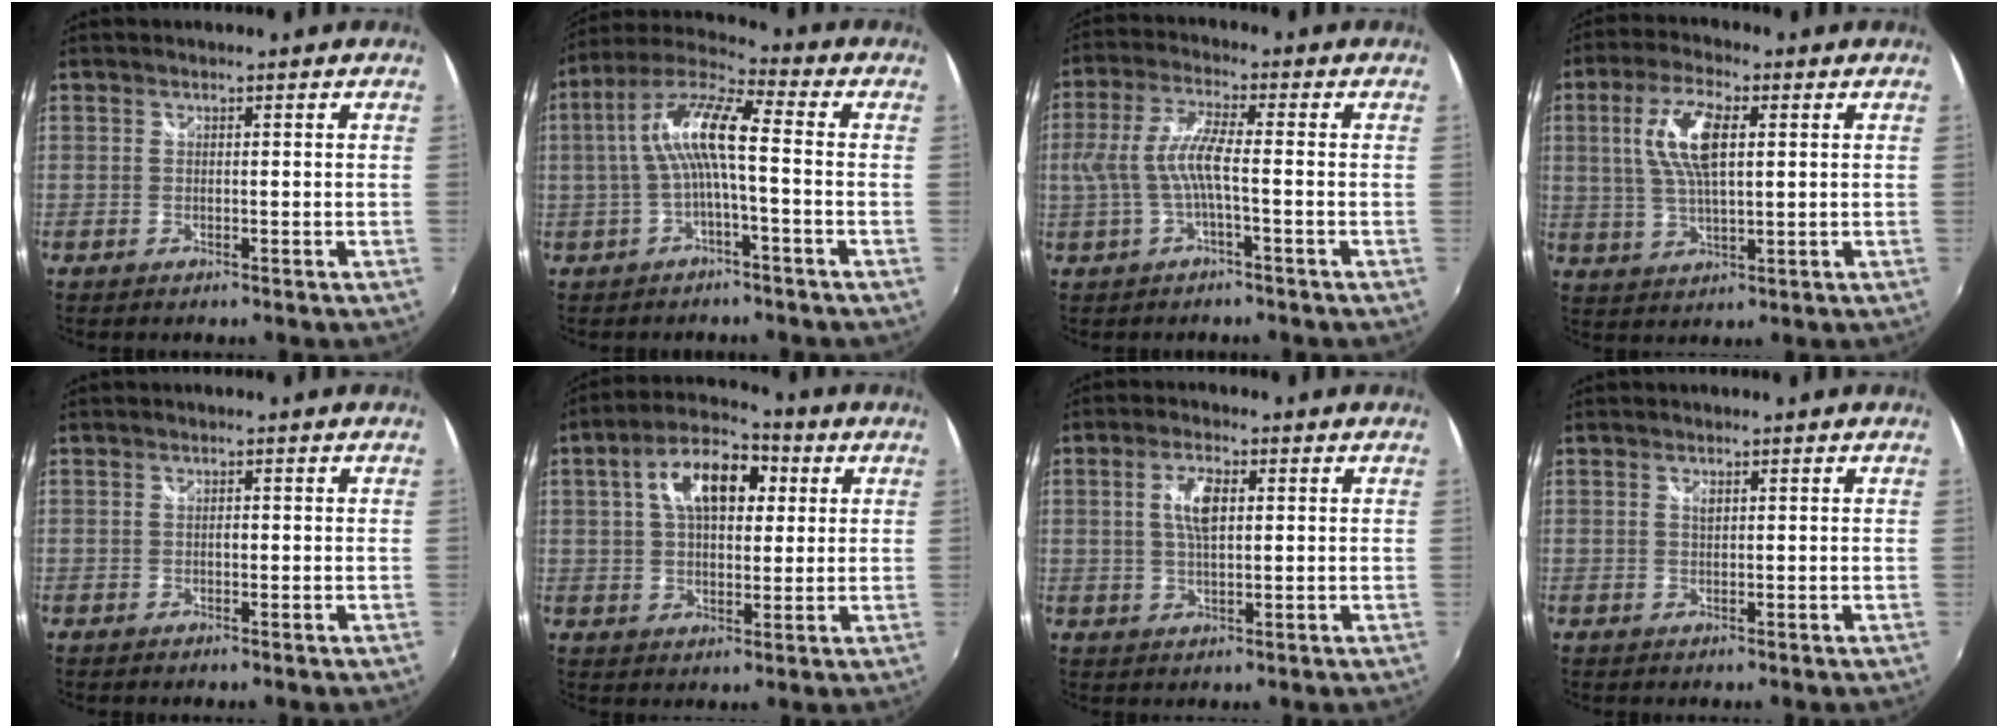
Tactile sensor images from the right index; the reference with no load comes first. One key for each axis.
{"total": 10.4, "fx": -0.7, "fy": 1.8, "fz": 10.2, "tx": -0.208, "ty": 0.021, "tz": -0.014}
{"total": 7.3, "fx": -1.5, "fy": 1.0, "fz": 7.1, "tx": -0.155, "ty": 0.002, "tz": -0.020}
{"total": 10.0, "fx": 2.3, "fy": 3.7, "fz": 8.9, "tx": -0.179, "ty": 0.010, "tz": 0.047}
{"total": 1.4, "fx": -0.3, "fy": 0.9, "fz": 1.0, "tx": -0.017, "ty": 0.002, "tz": -0.006}
{"total": 12.6, "fx": 3.8, "fy": 6.9, "fz": 9.9, "tx": -0.170, "ty": 0.033, "tz": 0.055}
{"total": 5.4, "fx": 1.1, "fy": 2.2, "fz": 4.8, "tx": -0.091, "ty": 0.006, "tz": 0.022}
{"total": 0.8, "fx": 0.4, "fy": 0.4, "fz": 0.6, "tx": -0.010, "ty": 0.002, "tz": 0.006}